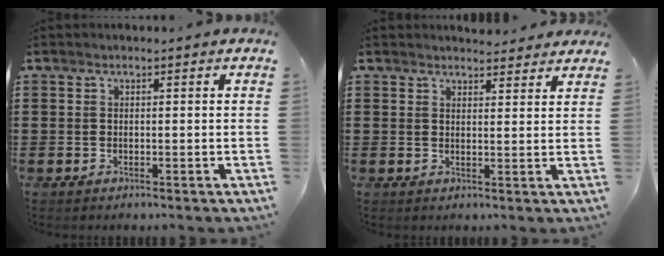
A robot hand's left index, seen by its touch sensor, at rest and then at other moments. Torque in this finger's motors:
{"motor_torque": [0.82, 0.83, 0.09, 0.00]}